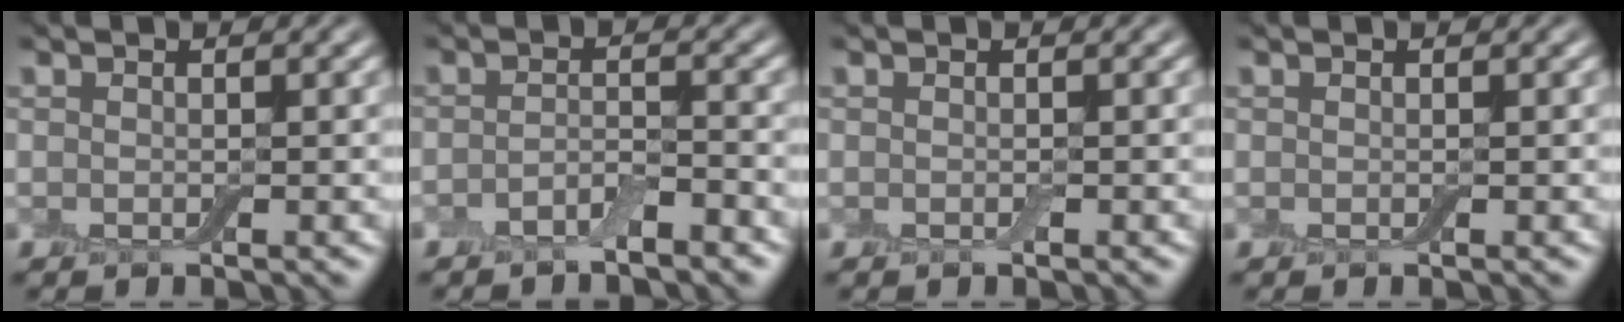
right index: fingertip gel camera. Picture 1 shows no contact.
{"total": 2.1, "force": [-1.5, 0.6, 1.3], "torque": [-0.026, 0.004, -0.033]}
{"total": 0.0}
{"total": 0.0}